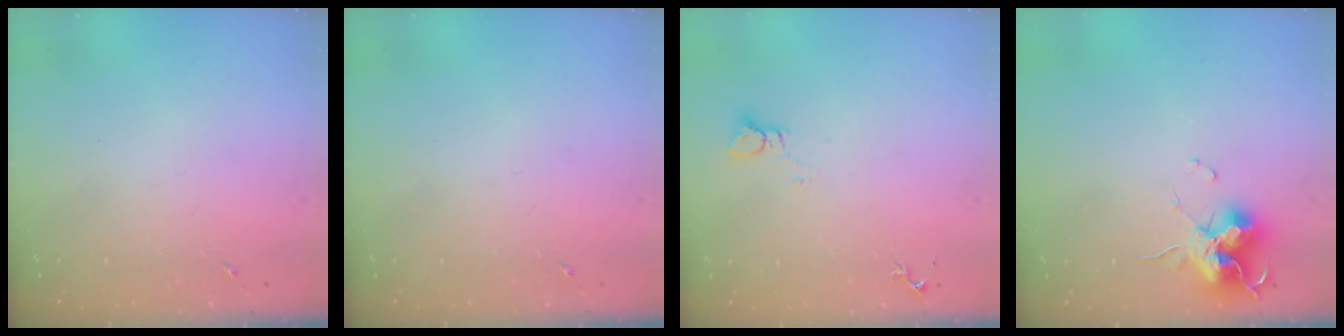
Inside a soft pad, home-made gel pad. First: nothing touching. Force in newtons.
{"total": 0.0}
{"total": 2.7, "press": 2.7, "slide": 0.2}
{"total": 14.3, "press": 14.2, "slide": 1.4}